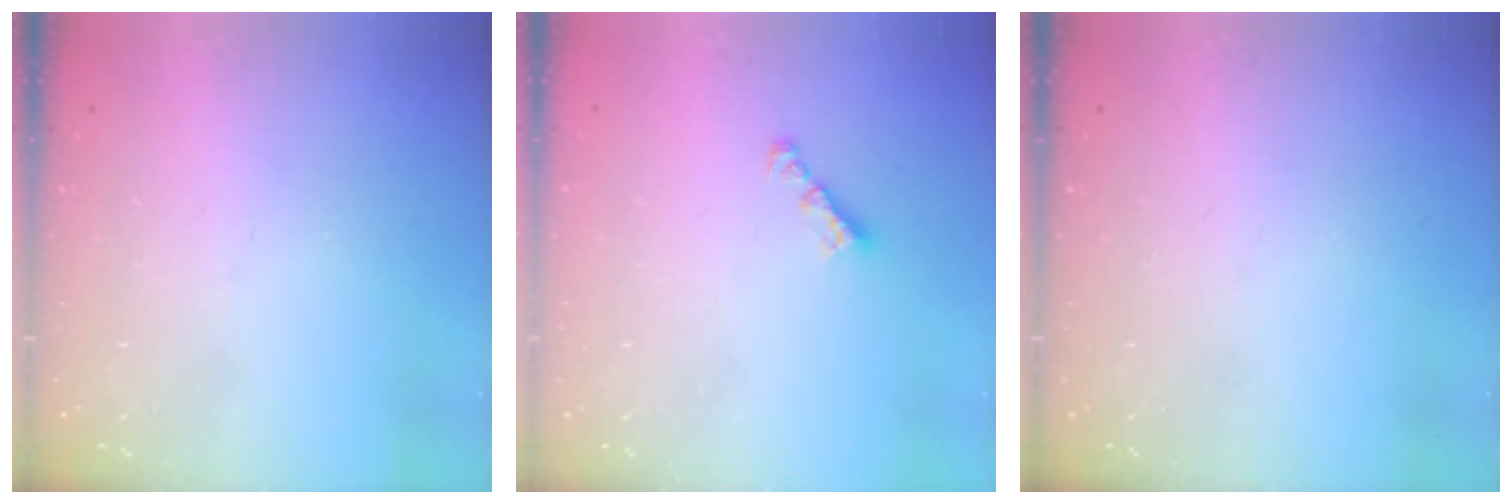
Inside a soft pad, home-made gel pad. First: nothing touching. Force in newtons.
{"total": 2.2, "press": 2.1, "slide": 0.6}
{"total": 0.0}